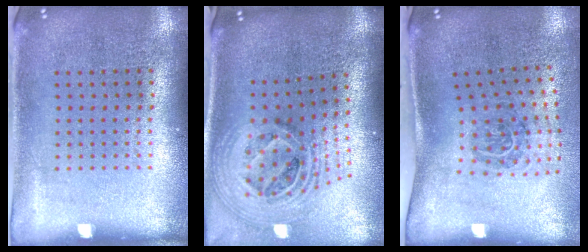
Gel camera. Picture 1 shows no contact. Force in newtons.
{"total": 2.8, "press": 1.9, "slide": 2.0}
{"total": 1.9, "press": 1.2, "slide": 1.5}